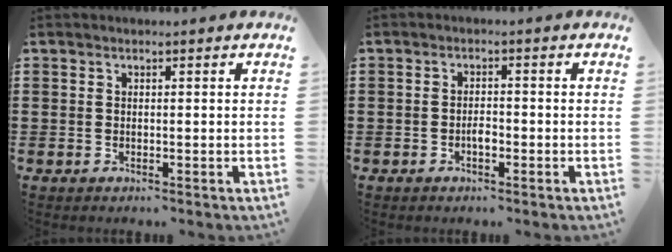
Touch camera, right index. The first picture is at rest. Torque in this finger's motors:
{"motor_torque": [0.28, 0.02, 0.00, 0.03]}